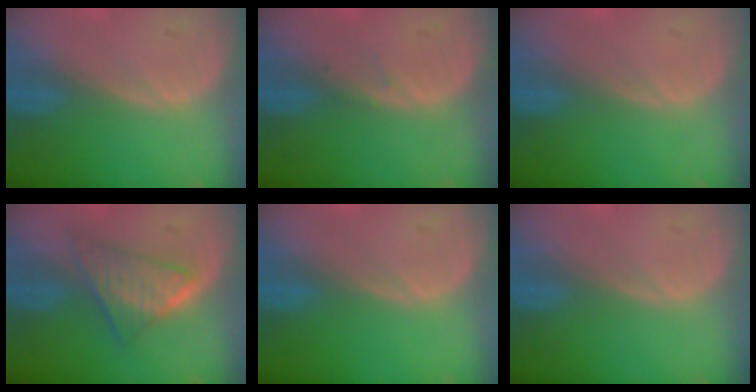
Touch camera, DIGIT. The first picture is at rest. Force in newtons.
{"total": 0.7, "press": 0.4, "slide": 0.5}
{"total": 0.0}
{"total": 6.2, "press": 5.8, "slide": 2.1}
{"total": 0.0}
{"total": 0.0}